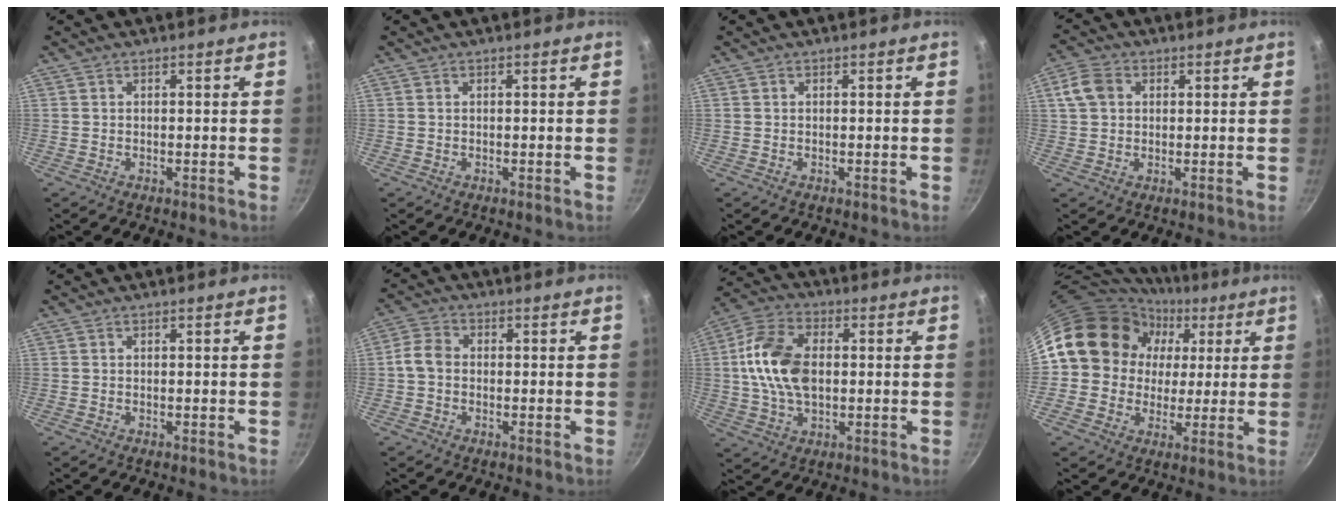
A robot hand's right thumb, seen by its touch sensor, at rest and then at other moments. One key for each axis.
{"total": 0.0}
{"total": 0.0}
{"total": 5.6, "fx": 1.4, "fy": 4.5, "fz": 3.2, "tx": -0.048, "ty": 0.007, "tz": 0.017}
{"total": 0.0}
{"total": 4.1, "fx": -0.5, "fy": 3.2, "fz": 2.5, "tx": -0.049, "ty": 0.014, "tz": -0.022}
{"total": 14.1, "fx": 0.9, "fy": 8.9, "fz": 10.9, "tx": -0.195, "ty": 0.016, "tz": 0.005}
{"total": 15.8, "fx": 4.0, "fy": 13.9, "fz": 6.5, "tx": -0.081, "ty": 0.016, "tz": 0.061}